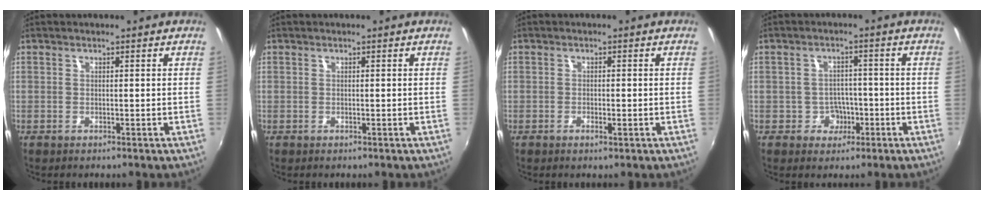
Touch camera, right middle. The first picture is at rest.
{"total": 0.0}
{"total": 1.2, "force": [-0.5, 0.0, 1.0], "torque": [-0.019, -0.003, -0.010]}
{"total": 3.3, "force": [-1.4, 3.0, 0.7], "torque": [-0.016, 0.010, -0.015]}